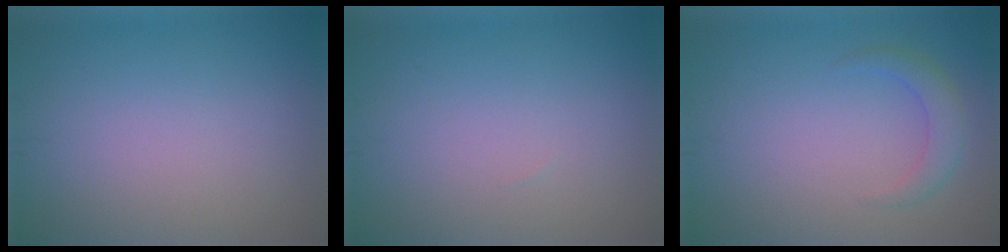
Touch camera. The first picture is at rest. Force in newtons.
{"total": 0.0}
{"total": 2.2, "press": 2.2, "slide": 0.1}